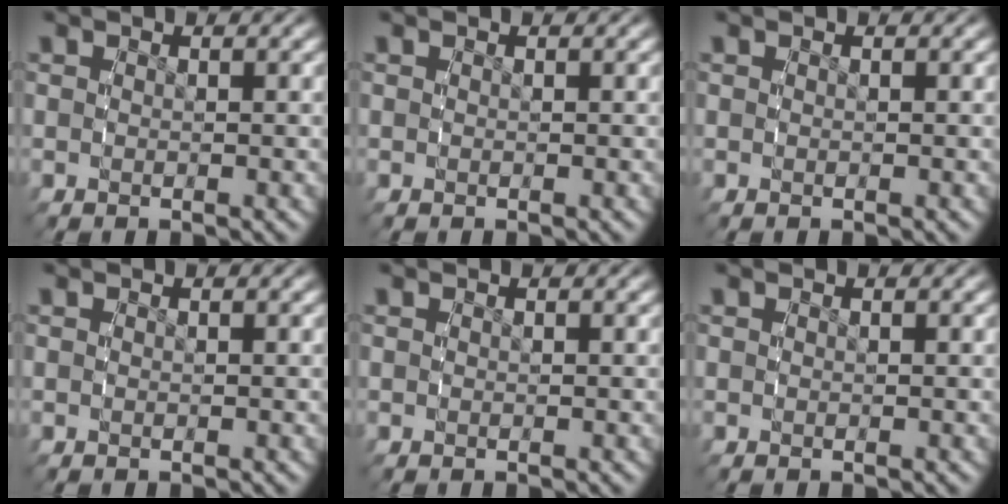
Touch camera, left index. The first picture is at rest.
{"total": 0.0}
{"total": 0.0}
{"total": 0.0}
{"total": 0.0}
{"total": 0.0}